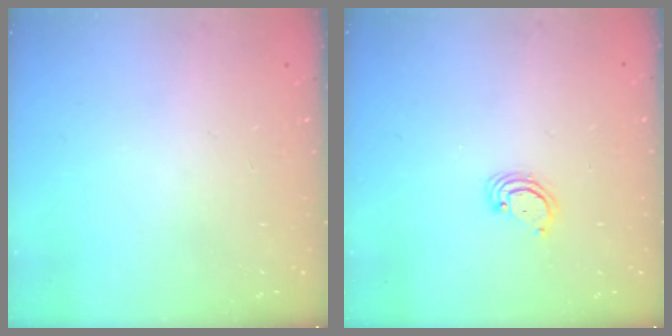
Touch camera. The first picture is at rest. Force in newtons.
{"total": 2.8, "press": 2.8, "slide": 0.3}